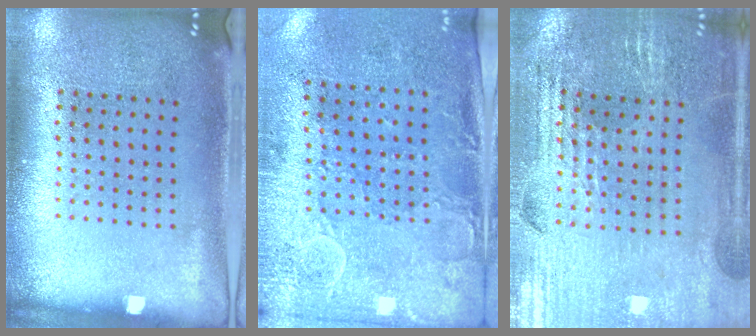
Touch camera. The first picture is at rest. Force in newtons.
{"total": 3.0, "press": 2.4, "slide": 1.8}
{"total": 2.8, "press": 2.8, "slide": 0.5}